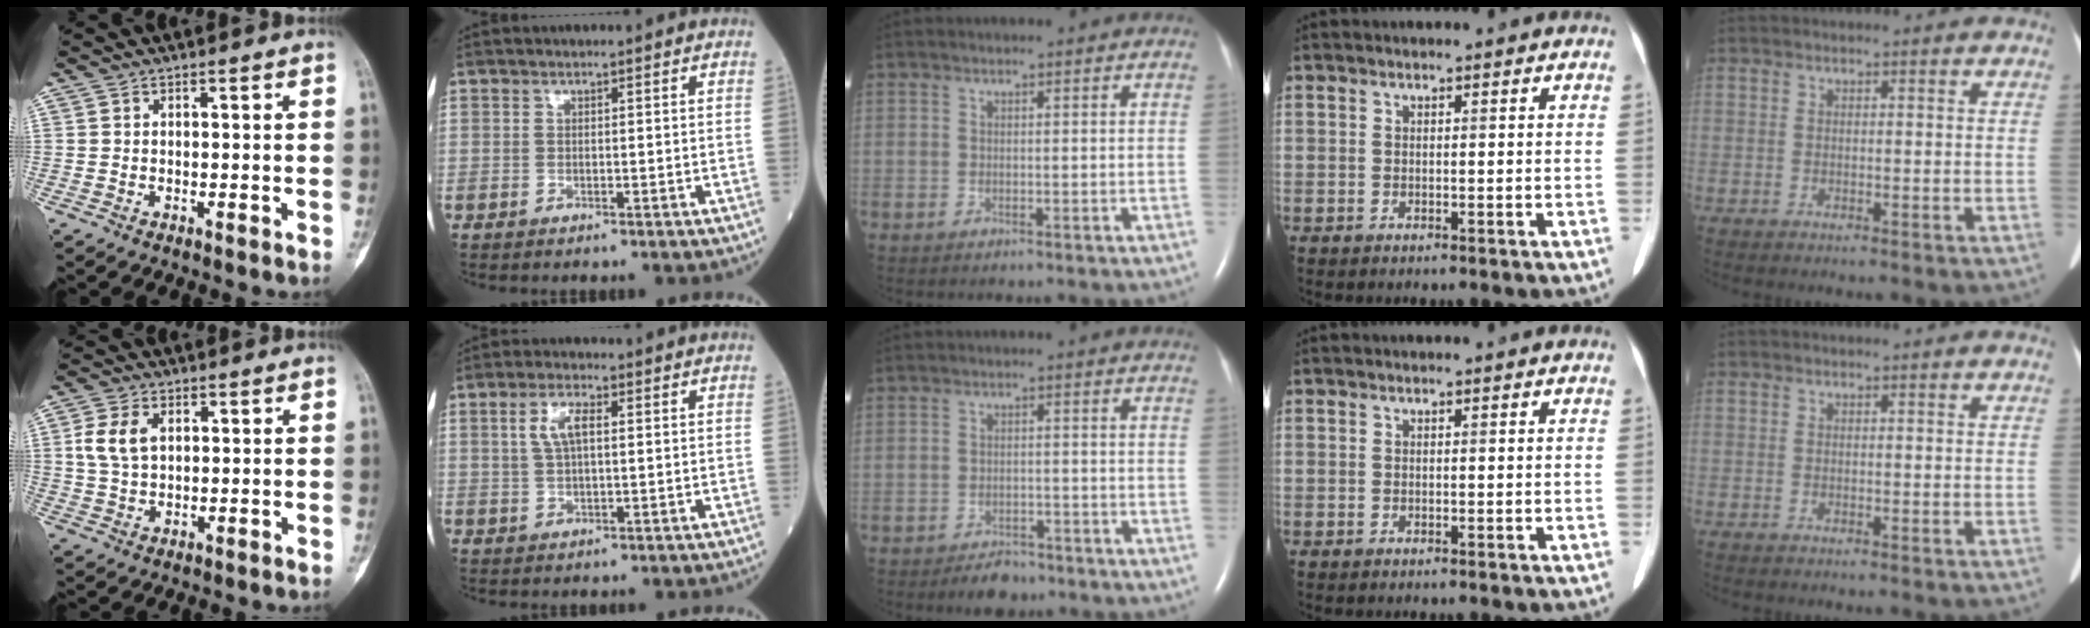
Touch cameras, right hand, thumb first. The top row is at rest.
{"thumb": {"total": 6.4, "force": [1.6, 4.1, 4.6], "torque": [-0.092, 0.002, 0.032]}, "index": {"total": 4.5, "force": [1.3, 1.4, 4.1], "torque": [-0.087, 0.009, 0.027]}, "middle": {"total": 3.7, "force": [-3.0, 1.7, 1.4], "torque": [-0.026, 0.001, -0.041]}}